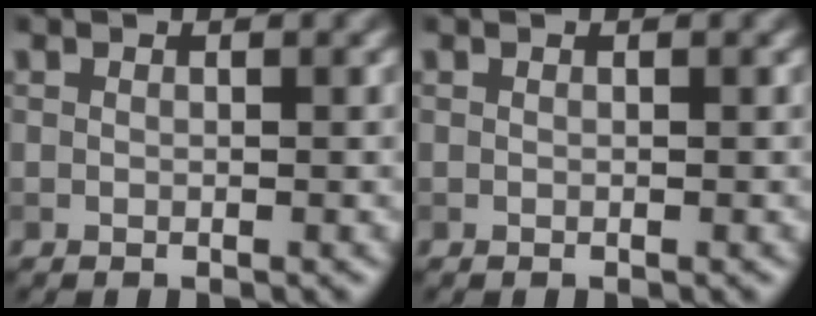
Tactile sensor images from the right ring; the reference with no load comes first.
{"total": 0.0}